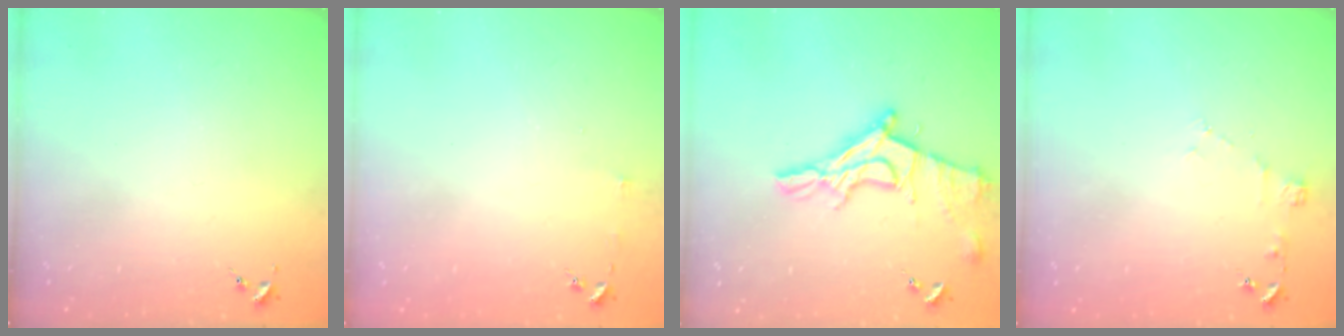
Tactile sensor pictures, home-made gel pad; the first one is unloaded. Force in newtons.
{"total": 3.0, "press": 3.0, "slide": 0.3}
{"total": 14.1, "press": 14.1, "slide": 1.3}
{"total": 4.0, "press": 3.9, "slide": 0.5}